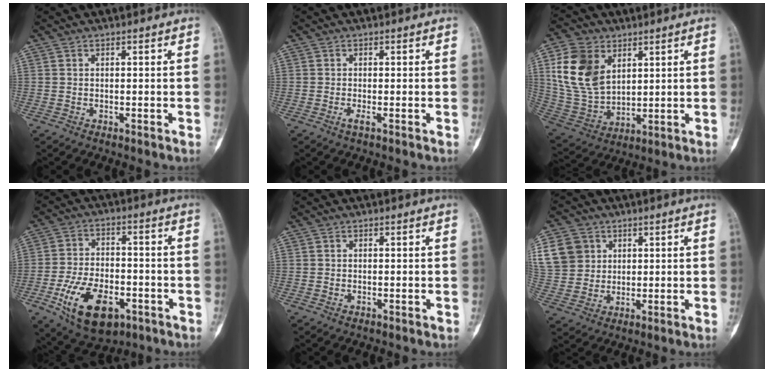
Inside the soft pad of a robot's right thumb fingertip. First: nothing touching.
{"total": 1.0, "force": [-0.5, 0.0, 0.9], "torque": [-0.025, -0.004, -0.012]}
{"total": 14.2, "force": [5.0, 9.7, 9.1], "torque": [-0.161, -0.017, 0.109]}
{"total": 15.5, "force": [-6.4, 8.8, 11.0], "torque": [-0.174, 0.019, -0.096]}
{"total": 0.5, "force": [-0.1, 0.4, 0.3], "torque": [-0.005, 0.001, 0.000]}
{"total": 11.0, "force": [3.9, 9.4, 4.1], "torque": [-0.072, 0.004, 0.082]}